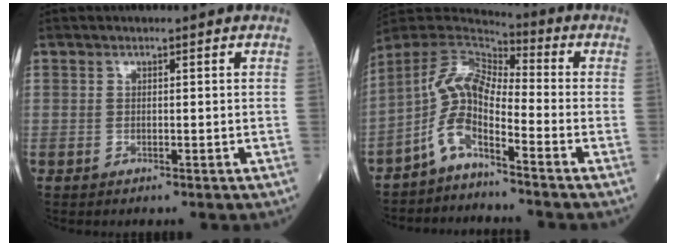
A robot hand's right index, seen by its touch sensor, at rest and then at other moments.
{"total": 7.8, "force": [-4.5, 1.8, 6.1], "torque": [-0.134, 0.017, -0.095]}